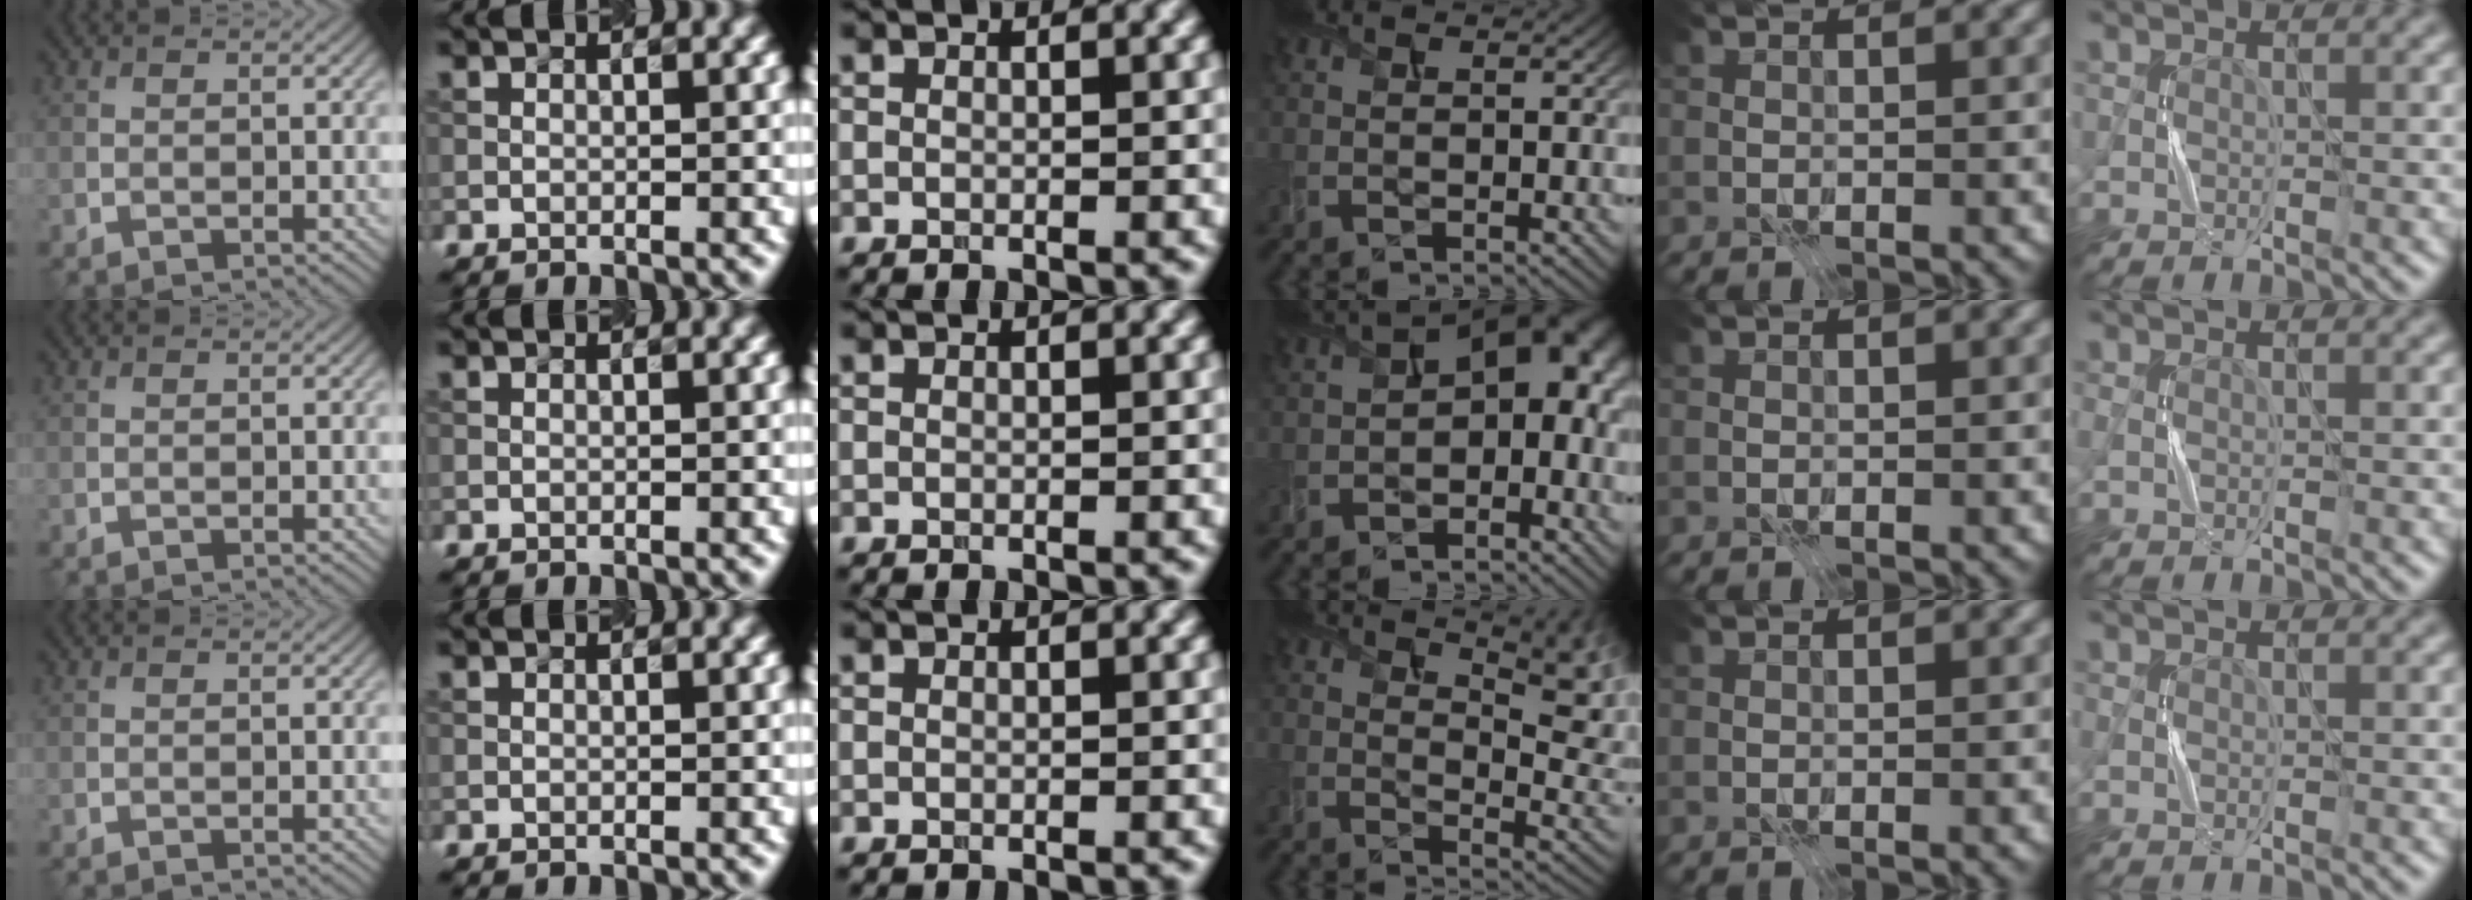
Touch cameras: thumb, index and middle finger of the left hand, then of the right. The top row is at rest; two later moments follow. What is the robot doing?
{"motion": "press", "object": "syringe"}